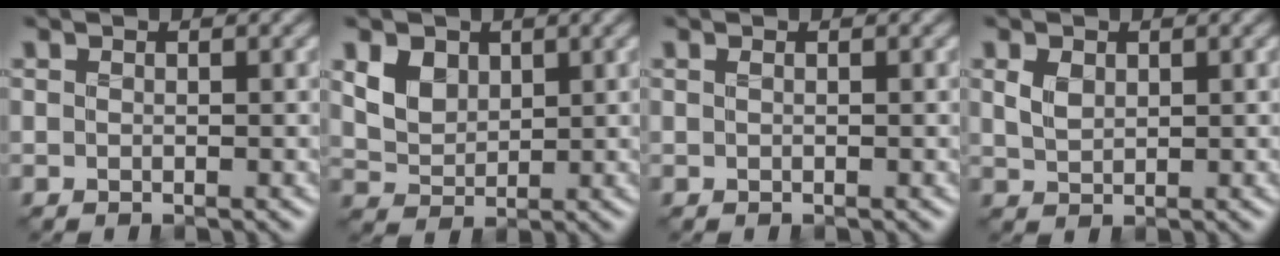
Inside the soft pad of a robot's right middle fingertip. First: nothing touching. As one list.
[{"total": 2.9, "force": [1.1, 2.2, 1.6], "torque": [-0.041, -0.006, 0.022]}, {"total": 0.0}, {"total": 1.5, "force": [0.5, 1.0, 1.0], "torque": [-0.027, -0.003, 0.015]}]